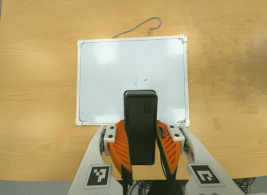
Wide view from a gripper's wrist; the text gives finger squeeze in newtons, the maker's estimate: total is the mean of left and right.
{"total": 7.9, "left": 6.7, "right": 9.2}